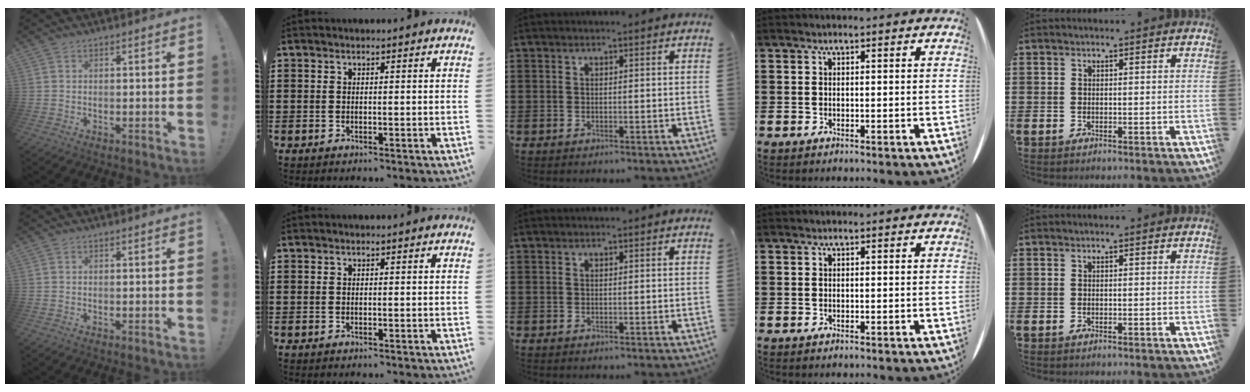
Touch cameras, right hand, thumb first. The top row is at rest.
{}